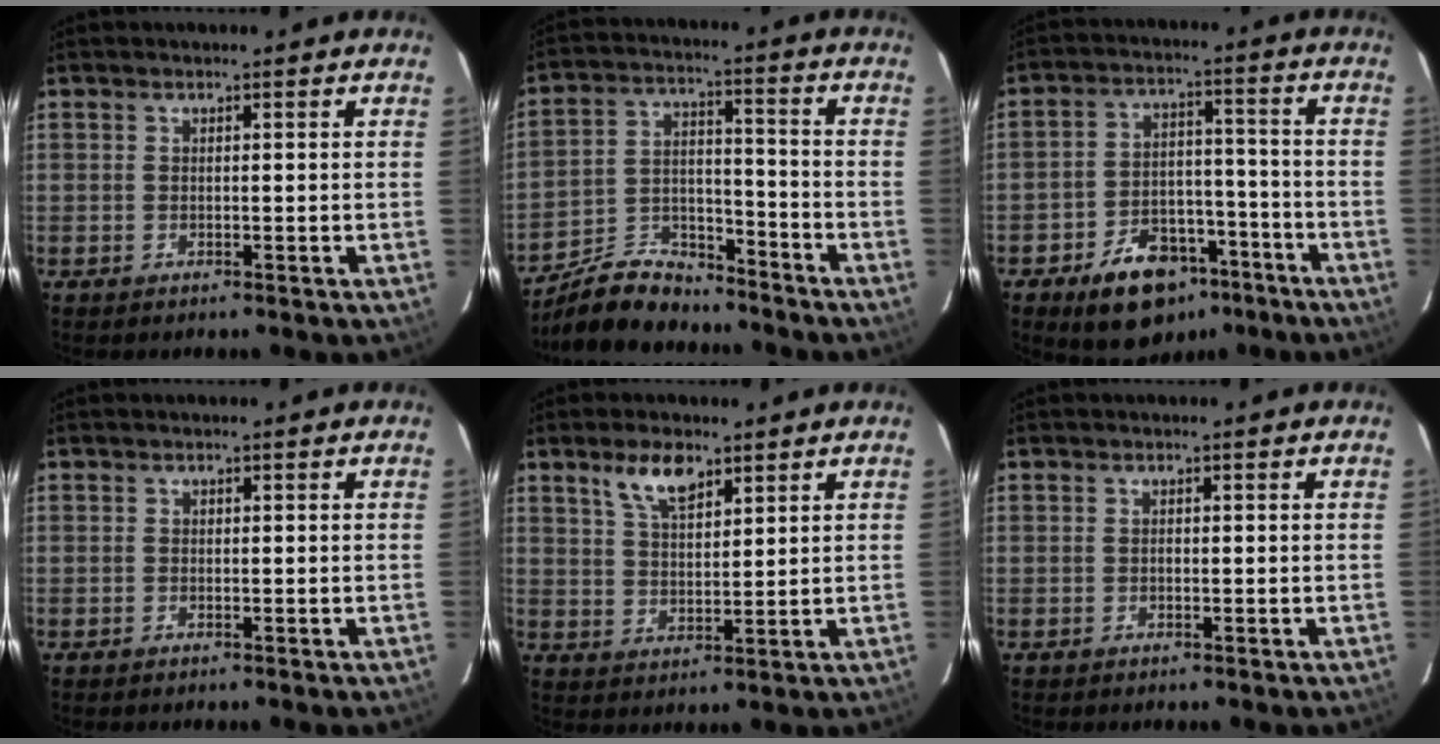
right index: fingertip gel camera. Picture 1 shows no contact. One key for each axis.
{"total": 12.6, "fx": -10.8, "fy": 5.0, "fz": 4.2, "tx": -0.099, "ty": 0.024, "tz": -0.183}
{"total": 14.2, "fx": -8.9, "fy": 8.7, "fz": 6.8, "tx": -0.132, "ty": 0.030, "tz": -0.116}
{"total": 0.0}
{"total": 6.8, "fx": 4.5, "fy": 2.8, "fz": 4.3, "tx": -0.074, "ty": 0.004, "tz": 0.086}
{"total": 0.0}